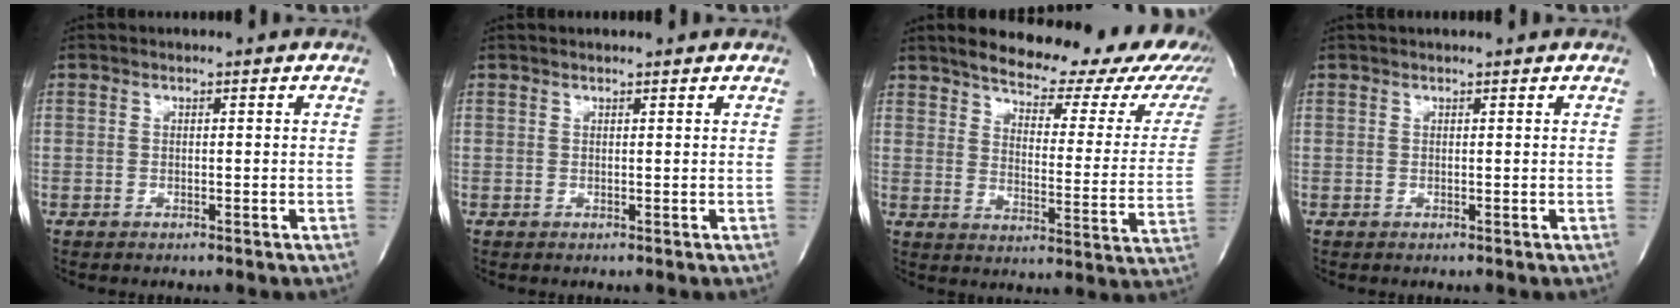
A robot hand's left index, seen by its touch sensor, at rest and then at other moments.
{"total": 2.5, "force": [2.3, 0.2, 0.8], "torque": [-0.013, 0.018, 0.026]}
{"total": 23.5, "force": [20.3, 6.2, 10.1], "torque": [-0.126, -0.050, 0.230]}
{"total": 3.0, "force": [2.8, 0.1, 1.1], "torque": [-0.012, 0.025, 0.035]}